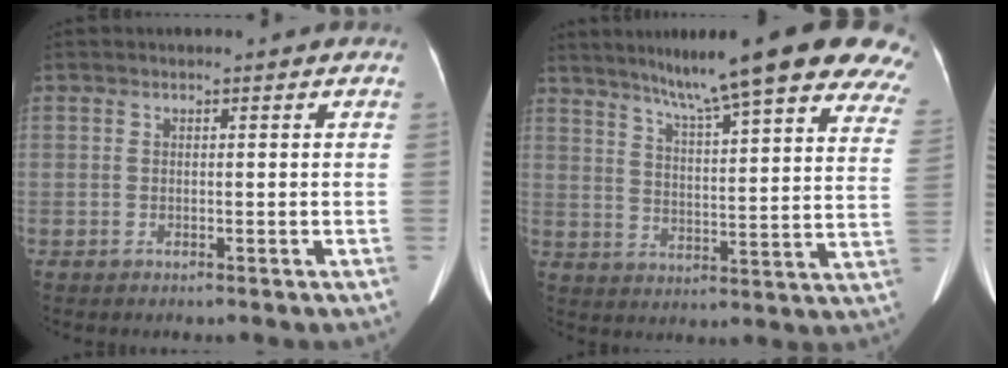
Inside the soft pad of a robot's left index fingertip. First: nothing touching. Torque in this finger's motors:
{"motor_torque": [1.00, -1.14, 0.27, 0.14]}